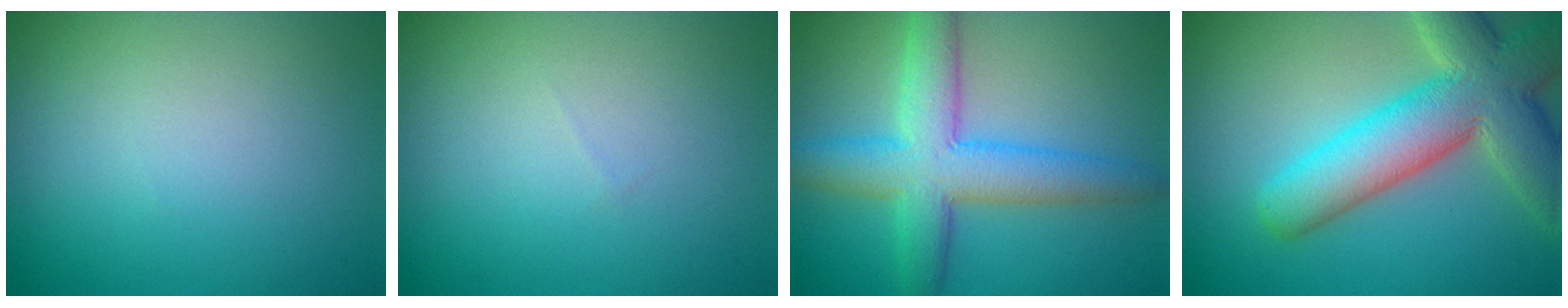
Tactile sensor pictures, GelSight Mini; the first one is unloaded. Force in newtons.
{"total": 0.0}
{"total": 6.9, "press": 6.9, "slide": 0.2}
{"total": 10.1, "press": 10.0, "slide": 0.8}